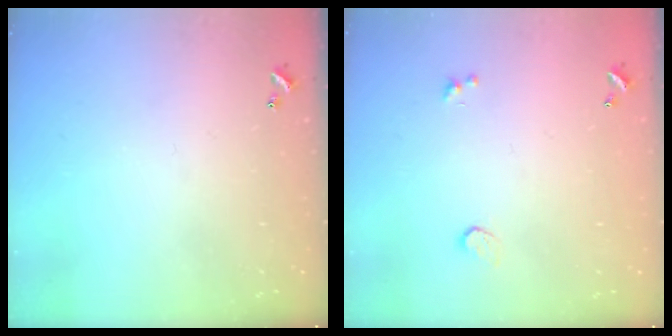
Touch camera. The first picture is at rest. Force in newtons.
{"total": 0.6, "press": 0.3, "slide": 0.5}